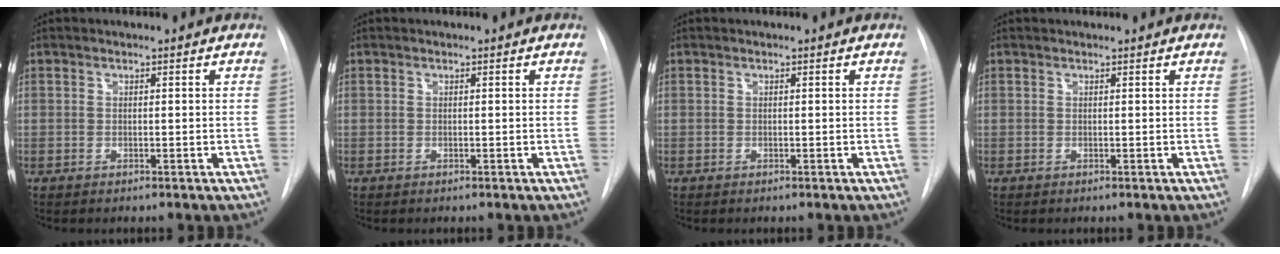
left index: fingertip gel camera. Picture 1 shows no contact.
{"total": 0.0}
{"total": 0.0}
{"total": 1.2, "force": [1.2, 0.1, 0.2], "torque": [-0.007, 0.016, 0.018]}